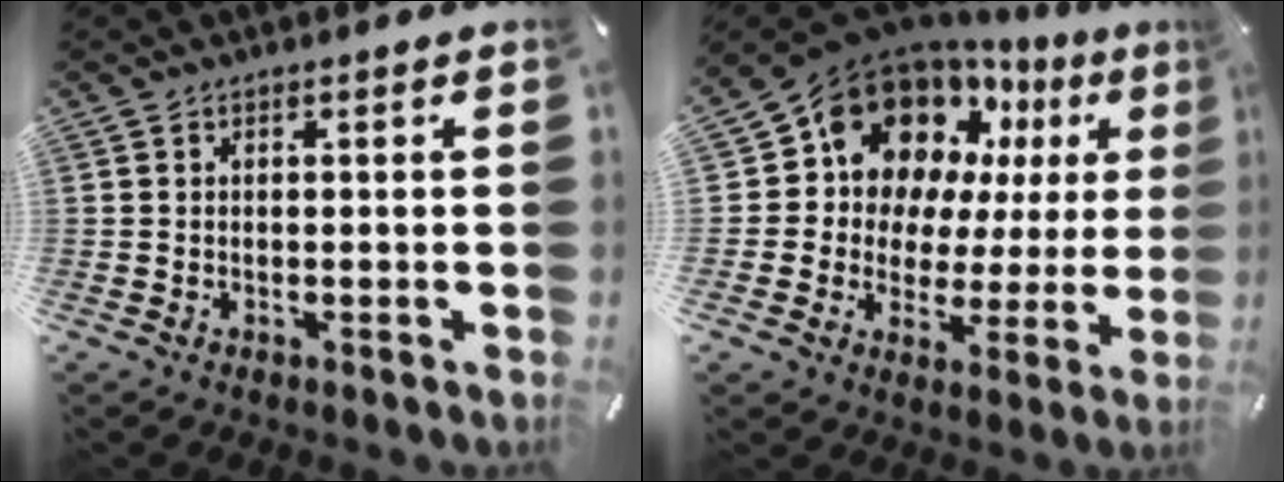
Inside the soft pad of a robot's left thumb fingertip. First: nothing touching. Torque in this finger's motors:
{"motor_torque": [0.96, 0.92, 2.11, -0.66, 0.15]}